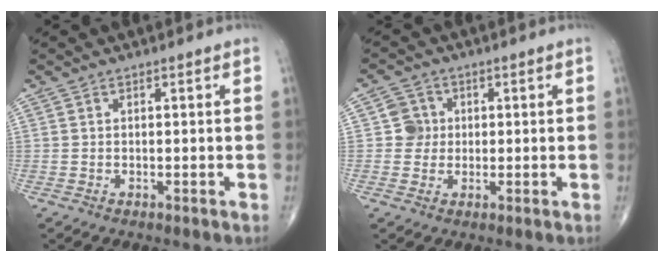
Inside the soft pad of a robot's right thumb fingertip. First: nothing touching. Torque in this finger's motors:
{"motor_torque": [0.04, 0.43, 0.33, 0.13, 0.01]}